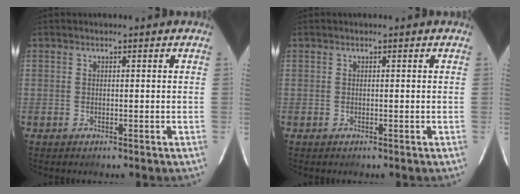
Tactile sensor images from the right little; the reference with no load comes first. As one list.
[{"total": 0.0}]